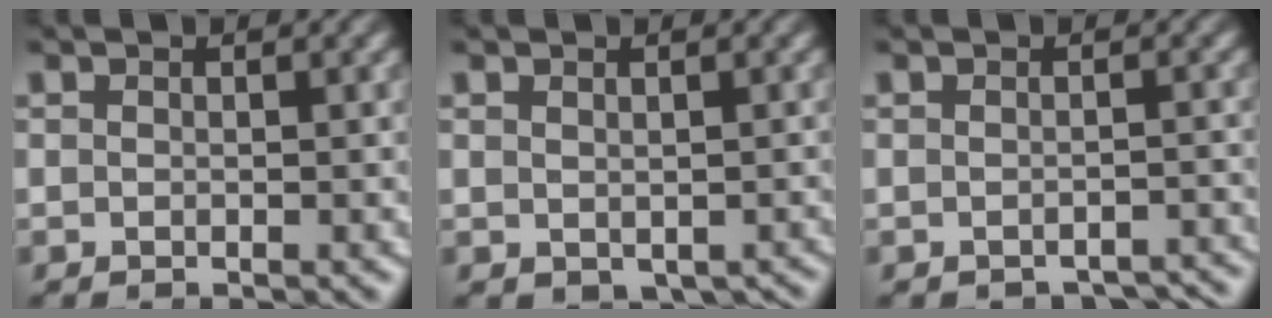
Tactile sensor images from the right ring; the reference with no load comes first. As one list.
[{"total": 1.2, "force": [-0.7, 0.7, 0.6], "torque": [-0.001, -0.011, 0.002]}, {"total": 2.7, "force": [-2.7, 0.3, 0.2], "torque": [-0.005, -0.011, -0.036]}]